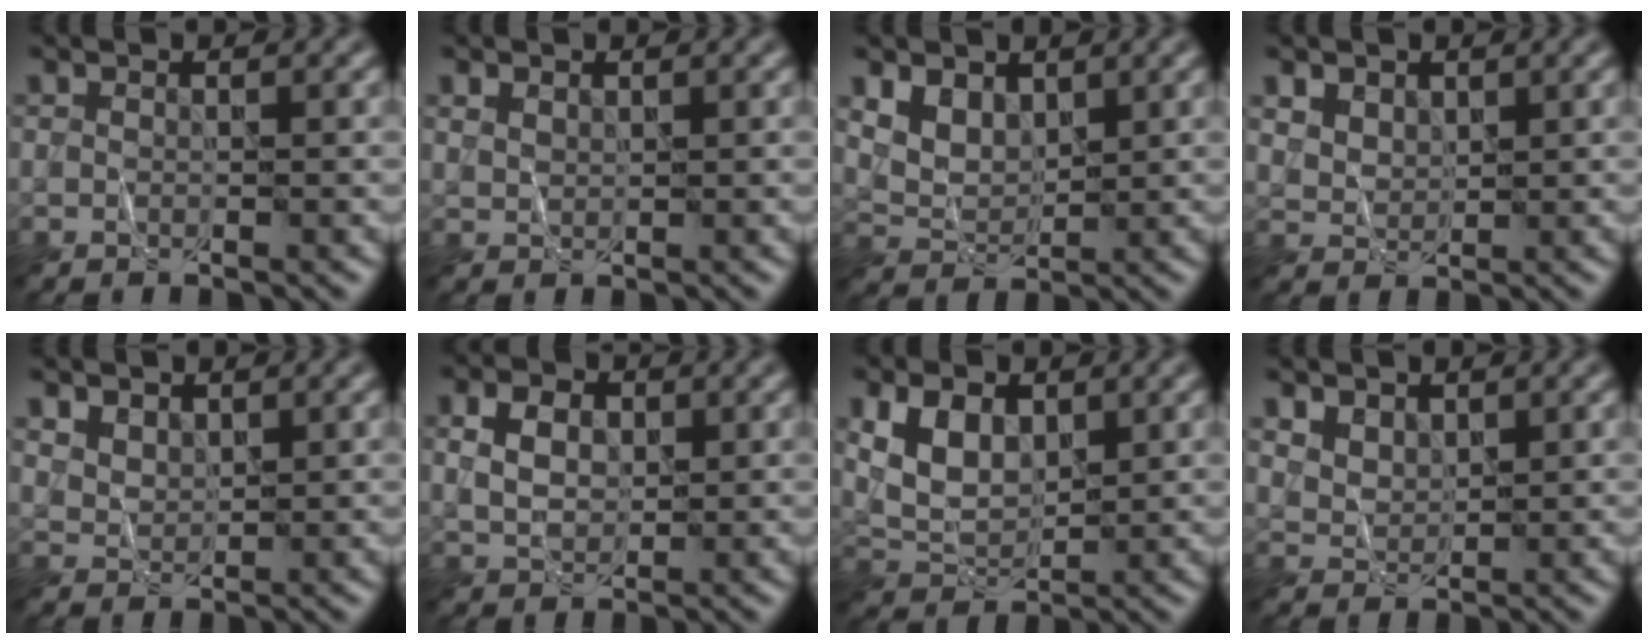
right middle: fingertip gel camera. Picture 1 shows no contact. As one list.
[{"total": 1.2, "force": [0.8, 0.8, 0.6], "torque": [-0.013, 0.002, 0.019]}, {"total": 3.2, "force": [1.7, 2.1, 1.7], "torque": [-0.042, -0.008, 0.035]}, {"total": 3.5, "force": [2.1, 2.3, 1.6], "torque": [-0.047, 0.006, 0.044]}, {"total": 2.1, "force": [1.4, 1.3, 0.8], "torque": [-0.024, -0.005, 0.035]}, {"total": 3.4, "force": [0.8, 2.4, 2.3], "torque": [-0.045, 0.004, 0.013]}, {"total": 4.7, "force": [1.6, 2.9, 3.3], "torque": [-0.072, -0.002, 0.031]}, {"total": 2.7, "force": [1.7, 1.7, 1.2], "torque": [-0.032, -0.003, 0.042]}]